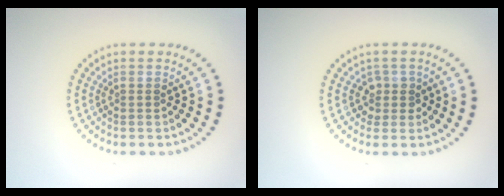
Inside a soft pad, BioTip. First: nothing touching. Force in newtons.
{"total": 1.7, "press": 1.3, "slide": 1.1}